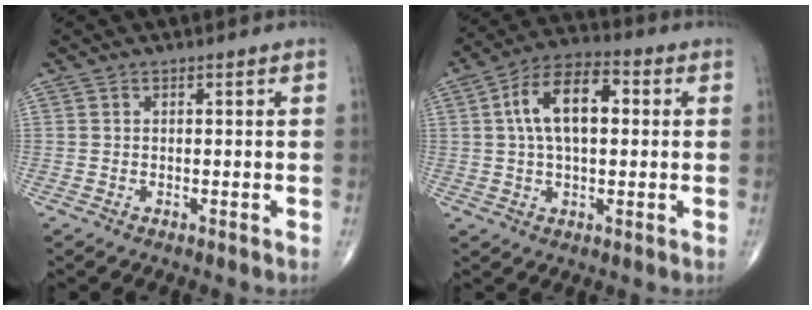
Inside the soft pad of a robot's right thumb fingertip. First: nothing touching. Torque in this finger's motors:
{"motor_torque": [0.82, 2.69, 1.45, 0.20, 0.18]}